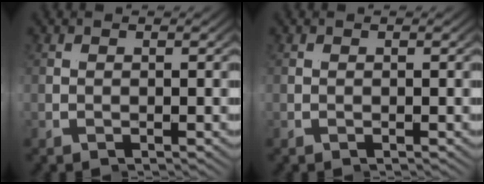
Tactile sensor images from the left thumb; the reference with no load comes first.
{"total": 0.0}